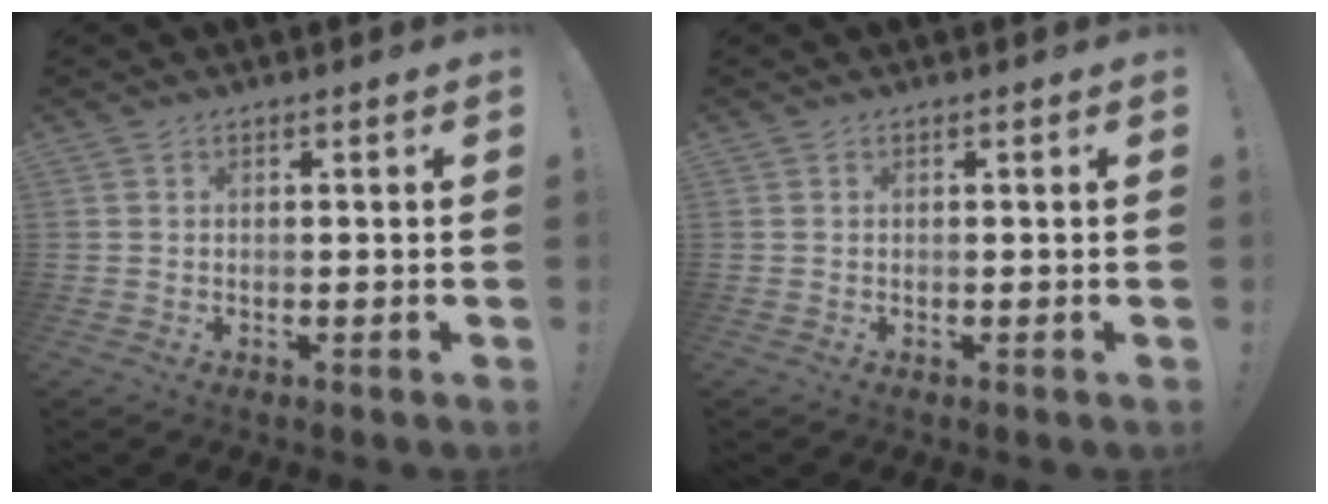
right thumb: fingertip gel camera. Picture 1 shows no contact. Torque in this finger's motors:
{"motor_torque": [0.00, 0.05, -0.15, 0.07, 0.02]}